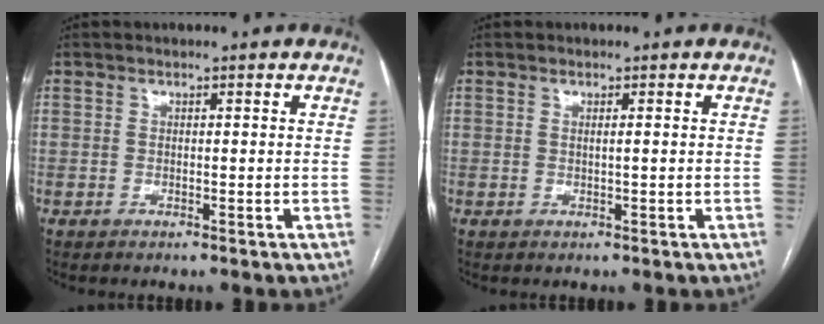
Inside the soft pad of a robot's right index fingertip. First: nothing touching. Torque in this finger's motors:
{"motor_torque": [-0.10, -0.05, -0.03, -0.01]}